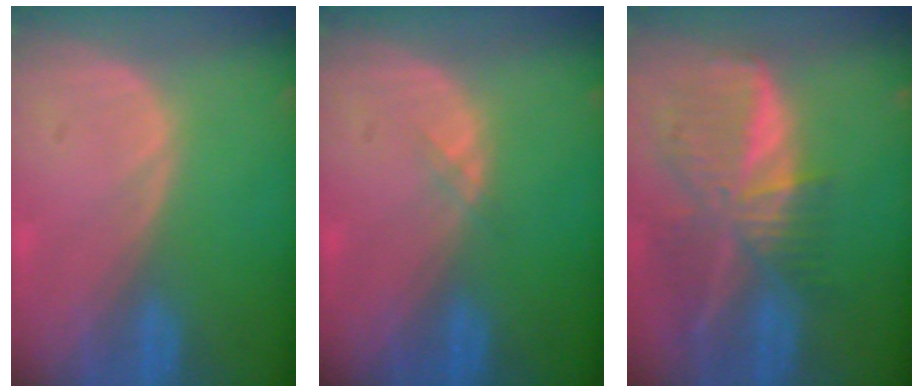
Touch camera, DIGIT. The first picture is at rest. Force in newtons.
{"total": 0.6, "press": 0.6, "slide": 0.1}
{"total": 9.5, "press": 8.3, "slide": 4.6}